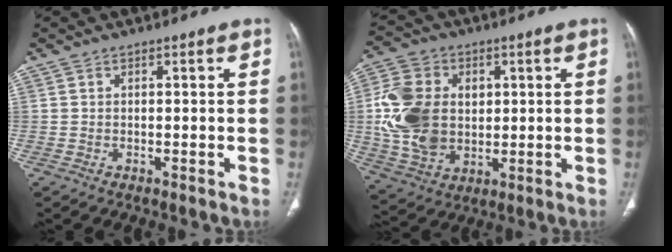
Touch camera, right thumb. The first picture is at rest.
{"total": 15.8, "force": [1.4, 11.9, 10.4], "torque": [-0.186, -0.001, 0.035]}